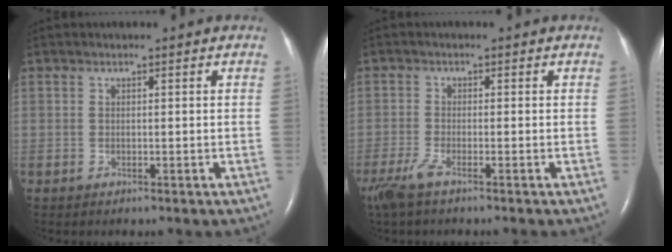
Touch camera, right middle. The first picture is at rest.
{"total": 4.3, "force": [-3.1, 0.3, 2.9], "torque": [-0.067, -0.013, -0.063]}